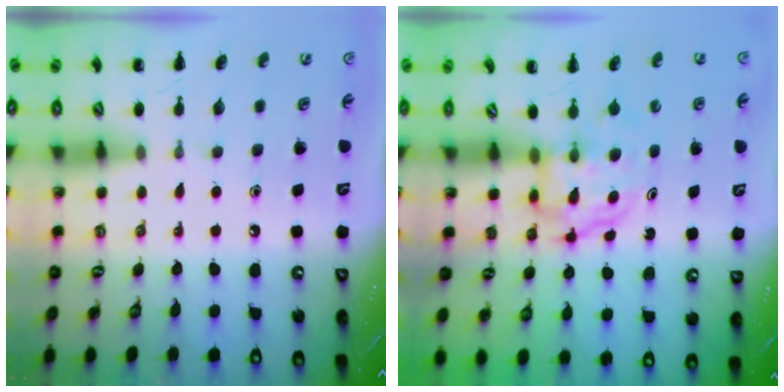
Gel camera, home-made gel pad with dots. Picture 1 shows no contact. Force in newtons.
{"total": 3.9, "press": 3.9, "slide": 0.2}